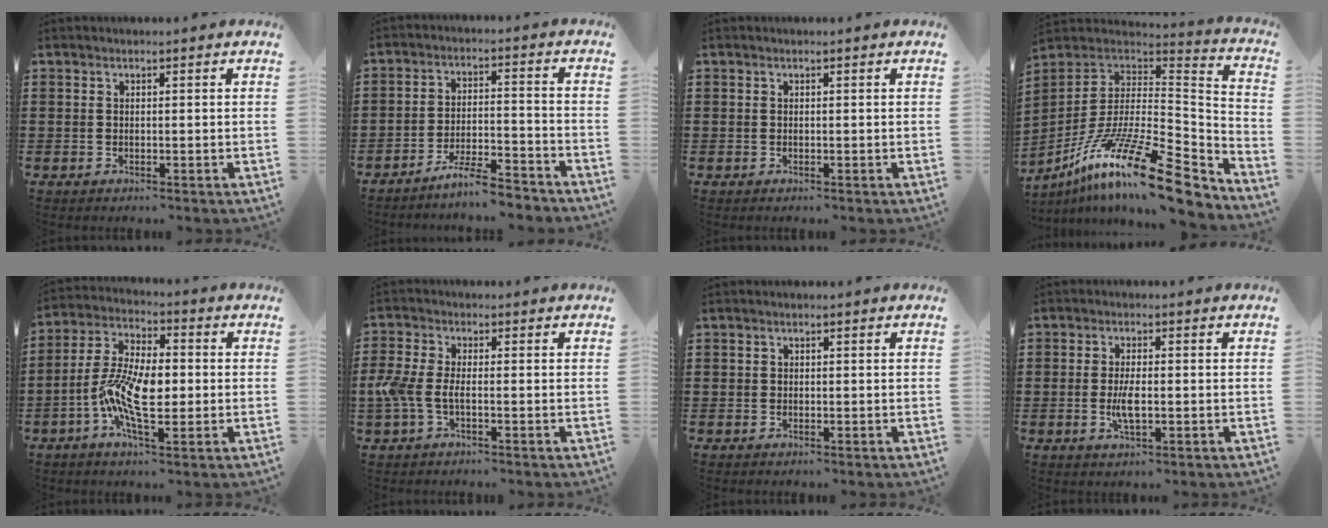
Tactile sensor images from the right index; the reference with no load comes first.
{"total": 6.2, "force": [-5.6, 0.2, 2.7], "torque": [-0.051, -0.004, -0.105]}
{"total": 0.0}
{"total": 19.9, "force": [-12.0, 5.2, 14.9], "torque": [-0.281, 0.036, -0.207]}
{"total": 10.8, "force": [-1.9, 4.6, 9.6], "torque": [-0.211, -0.004, -0.039]}
{"total": 4.2, "force": [-1.1, 1.7, 3.7], "torque": [-0.099, -0.010, -0.029]}
{"total": 0.0}
{"total": 4.1, "force": [-0.6, 1.3, 3.8], "torque": [-0.081, -0.005, -0.015]}